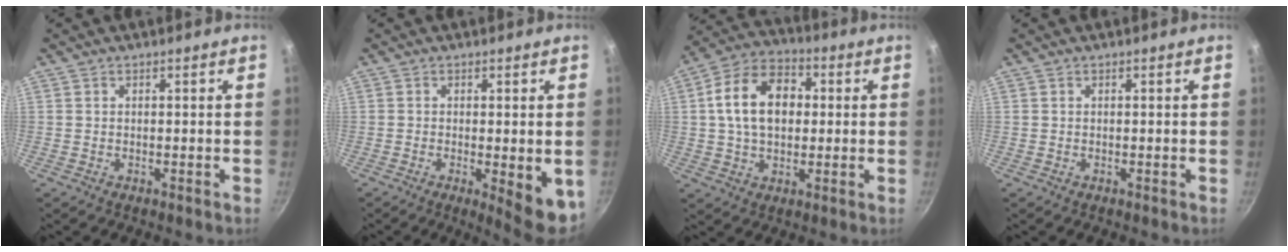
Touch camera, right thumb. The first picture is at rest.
{"total": 7.9, "force": [-1.7, 2.1, 7.4], "torque": [-0.084, -0.009, -0.014]}
{"total": 14.4, "force": [1.8, 9.9, 10.3], "torque": [-0.146, 0.022, 0.016]}
{"total": 0.0}